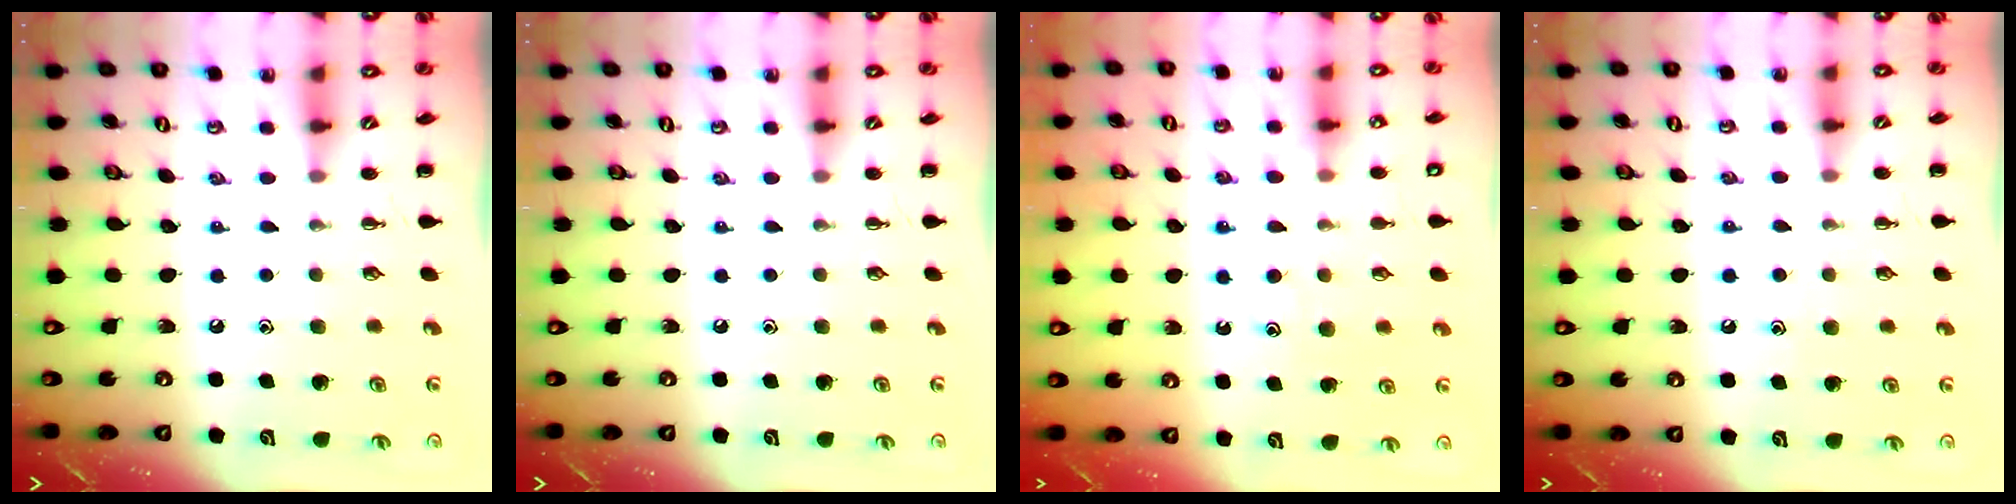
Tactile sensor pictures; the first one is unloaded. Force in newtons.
{"total": 0.0}
{"total": 11.9, "press": 11.9, "slide": 0.7}
{"total": 7.4, "press": 7.3, "slide": 0.9}